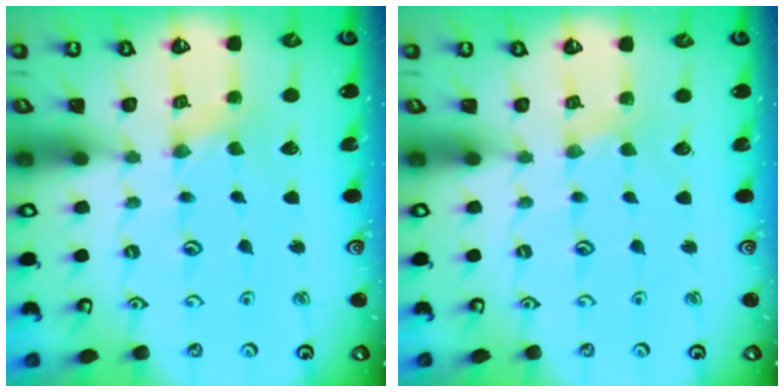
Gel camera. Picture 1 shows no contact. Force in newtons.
{"total": 1.3, "press": 1.2, "slide": 0.3}